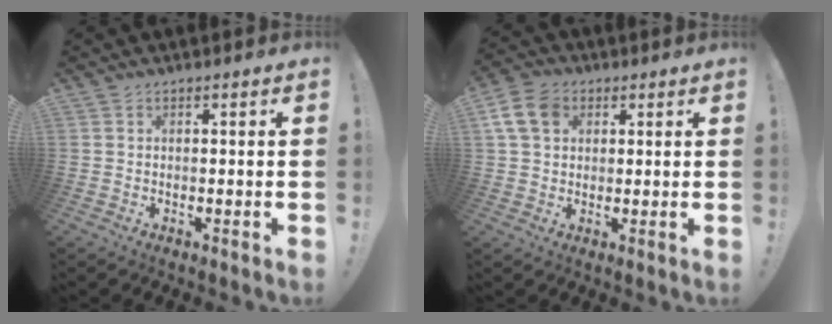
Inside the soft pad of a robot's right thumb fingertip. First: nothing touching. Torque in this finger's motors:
{"motor_torque": [0.63, 0.59, 0.63, 0.19, -0.01]}